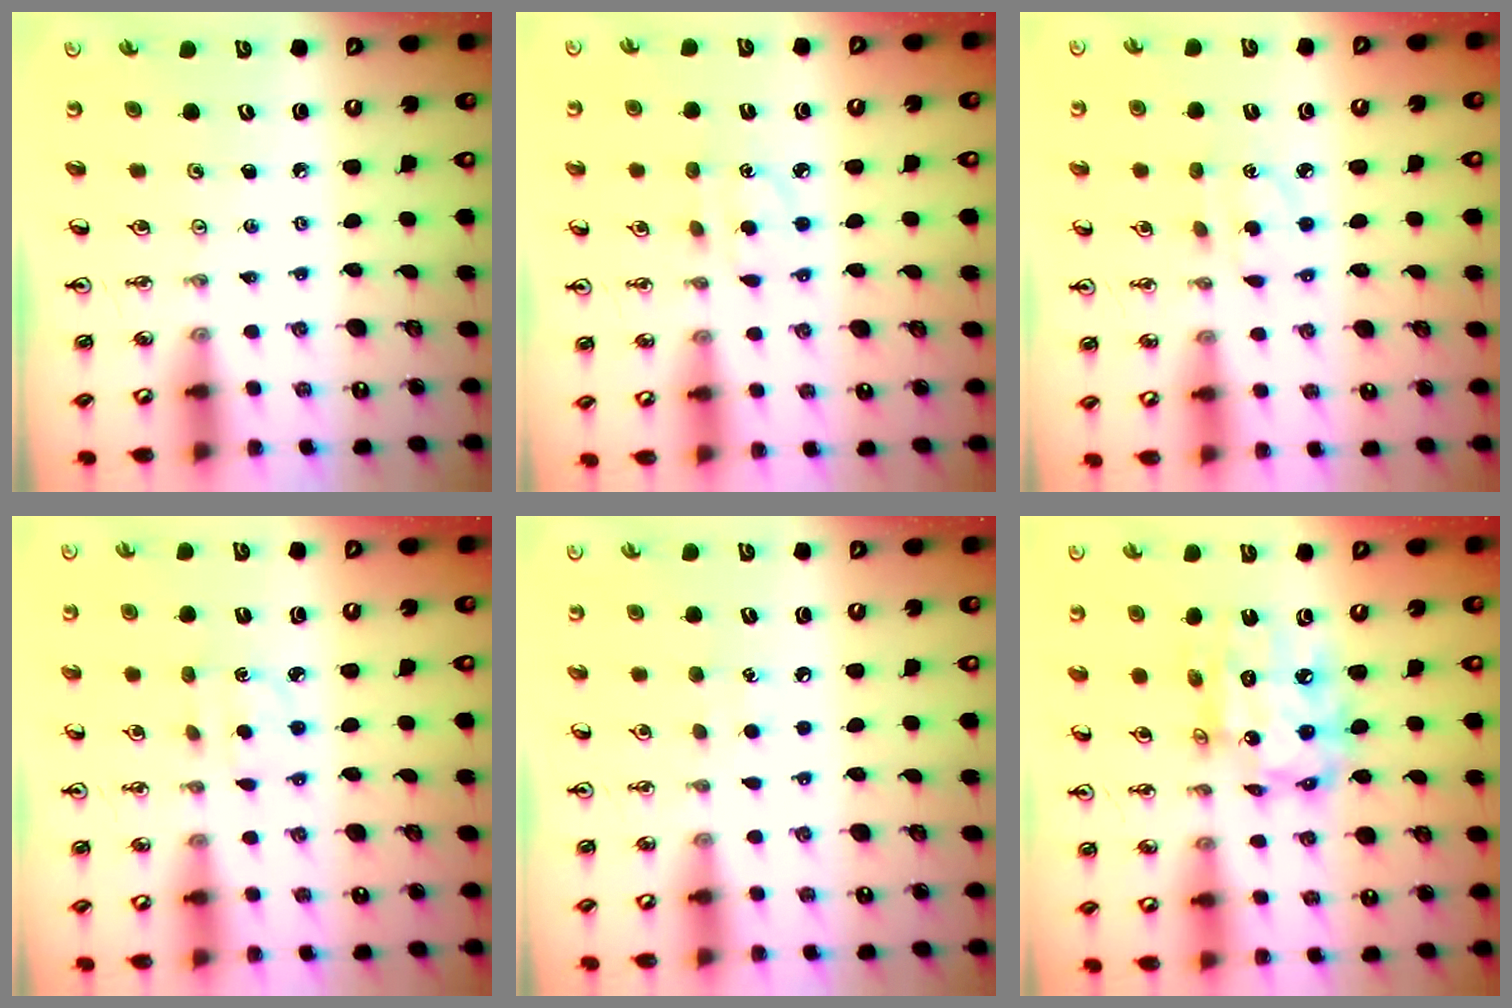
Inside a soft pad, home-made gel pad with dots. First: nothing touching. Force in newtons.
{"total": 3.5, "press": 3.5, "slide": 0.5}
{"total": 3.1, "press": 3.0, "slide": 0.8}
{"total": 2.7, "press": 2.6, "slide": 0.4}
{"total": 5.5, "press": 5.4, "slide": 0.6}
{"total": 14.0, "press": 13.9, "slide": 1.6}